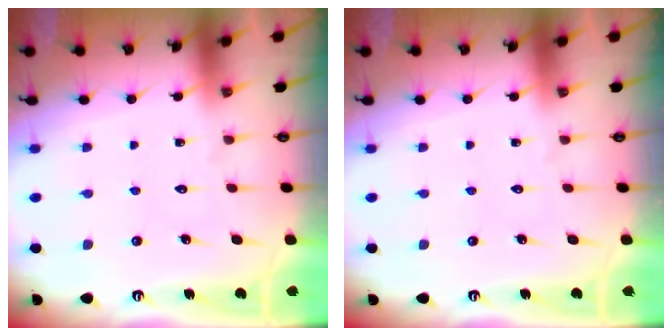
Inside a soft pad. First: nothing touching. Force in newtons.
{"total": 0.0}